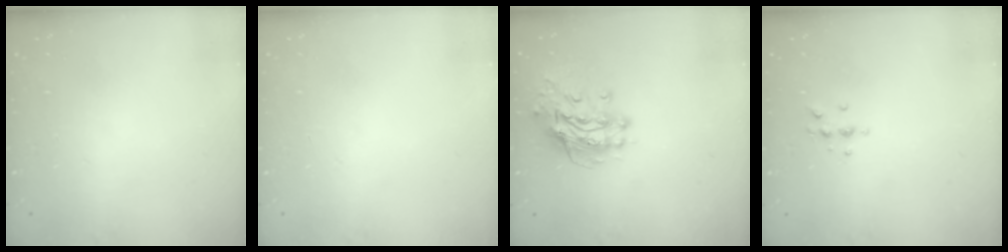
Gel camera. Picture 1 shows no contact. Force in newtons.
{"total": 0.0}
{"total": 12.8, "press": 12.7, "slide": 1.1}
{"total": 4.9, "press": 4.9, "slide": 0.7}